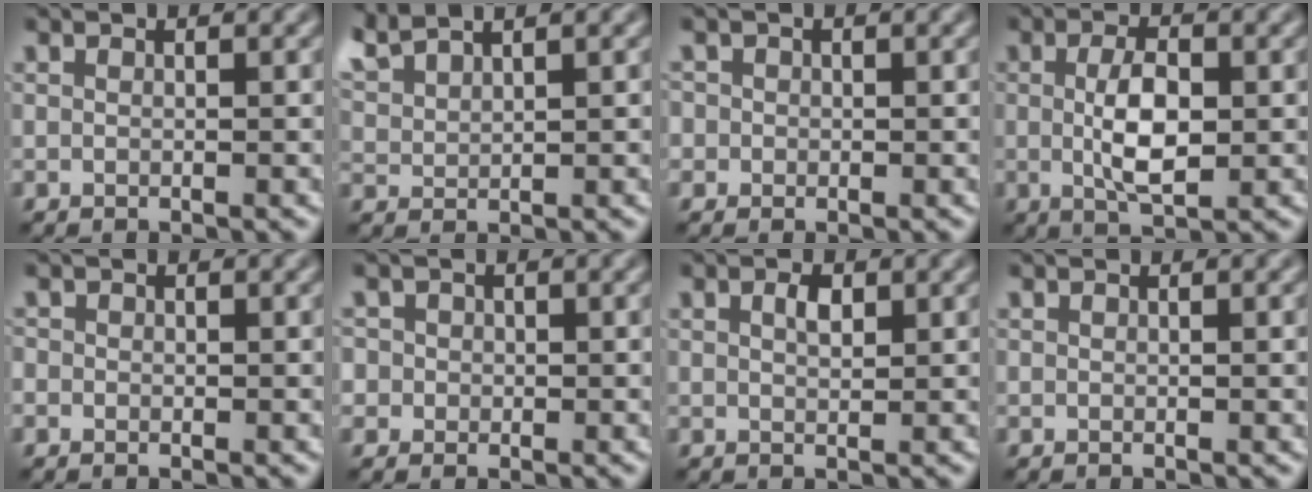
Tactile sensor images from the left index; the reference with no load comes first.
{"total": 3.0, "force": [2.8, 0.4, 1.0], "torque": [-0.030, 0.013, 0.064]}
{"total": 1.6, "force": [0.3, 1.5, 0.4], "torque": [0.006, 0.008, -0.007]}
{"total": 4.6, "force": [-0.1, 1.9, 4.2], "torque": [-0.086, 0.000, 0.001]}
{"total": 0.6, "force": [-0.2, 0.5, 0.1], "torque": [0.001, -0.005, -0.005]}
{"total": 3.0, "force": [0.5, 2.8, 0.9], "torque": [0.001, 0.018, -0.010]}
{"total": 1.5, "force": [0.6, 0.7, 1.1], "torque": [-0.022, 0.003, 0.012]}
{"total": 0.6, "force": [0.1, 0.2, 0.6], "torque": [-0.005, -0.002, -0.001]}